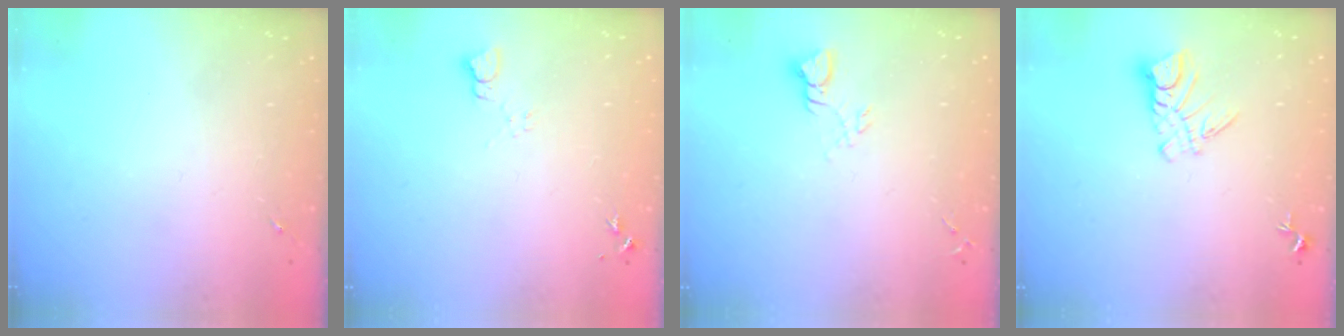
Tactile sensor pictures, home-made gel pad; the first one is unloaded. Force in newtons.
{"total": 3.7, "press": 3.7, "slide": 0.4}
{"total": 3.6, "press": 3.5, "slide": 0.3}
{"total": 8.0, "press": 8.0, "slide": 0.7}